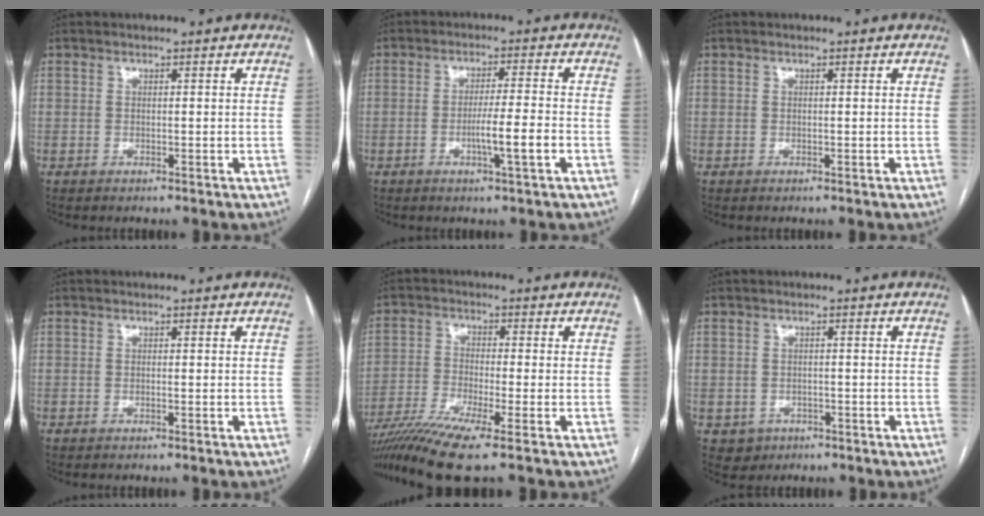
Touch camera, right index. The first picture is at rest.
{"total": 6.0, "force": [-2.0, -0.3, 5.6], "torque": [-0.094, -0.007, -0.034]}
{"total": 0.0}
{"total": 0.0}
{"total": 10.2, "force": [-7.2, -0.7, 7.2], "torque": [-0.132, -0.025, -0.127]}
{"total": 3.0, "force": [-1.3, 2.7, 0.3], "torque": [0.001, 0.008, -0.012]}